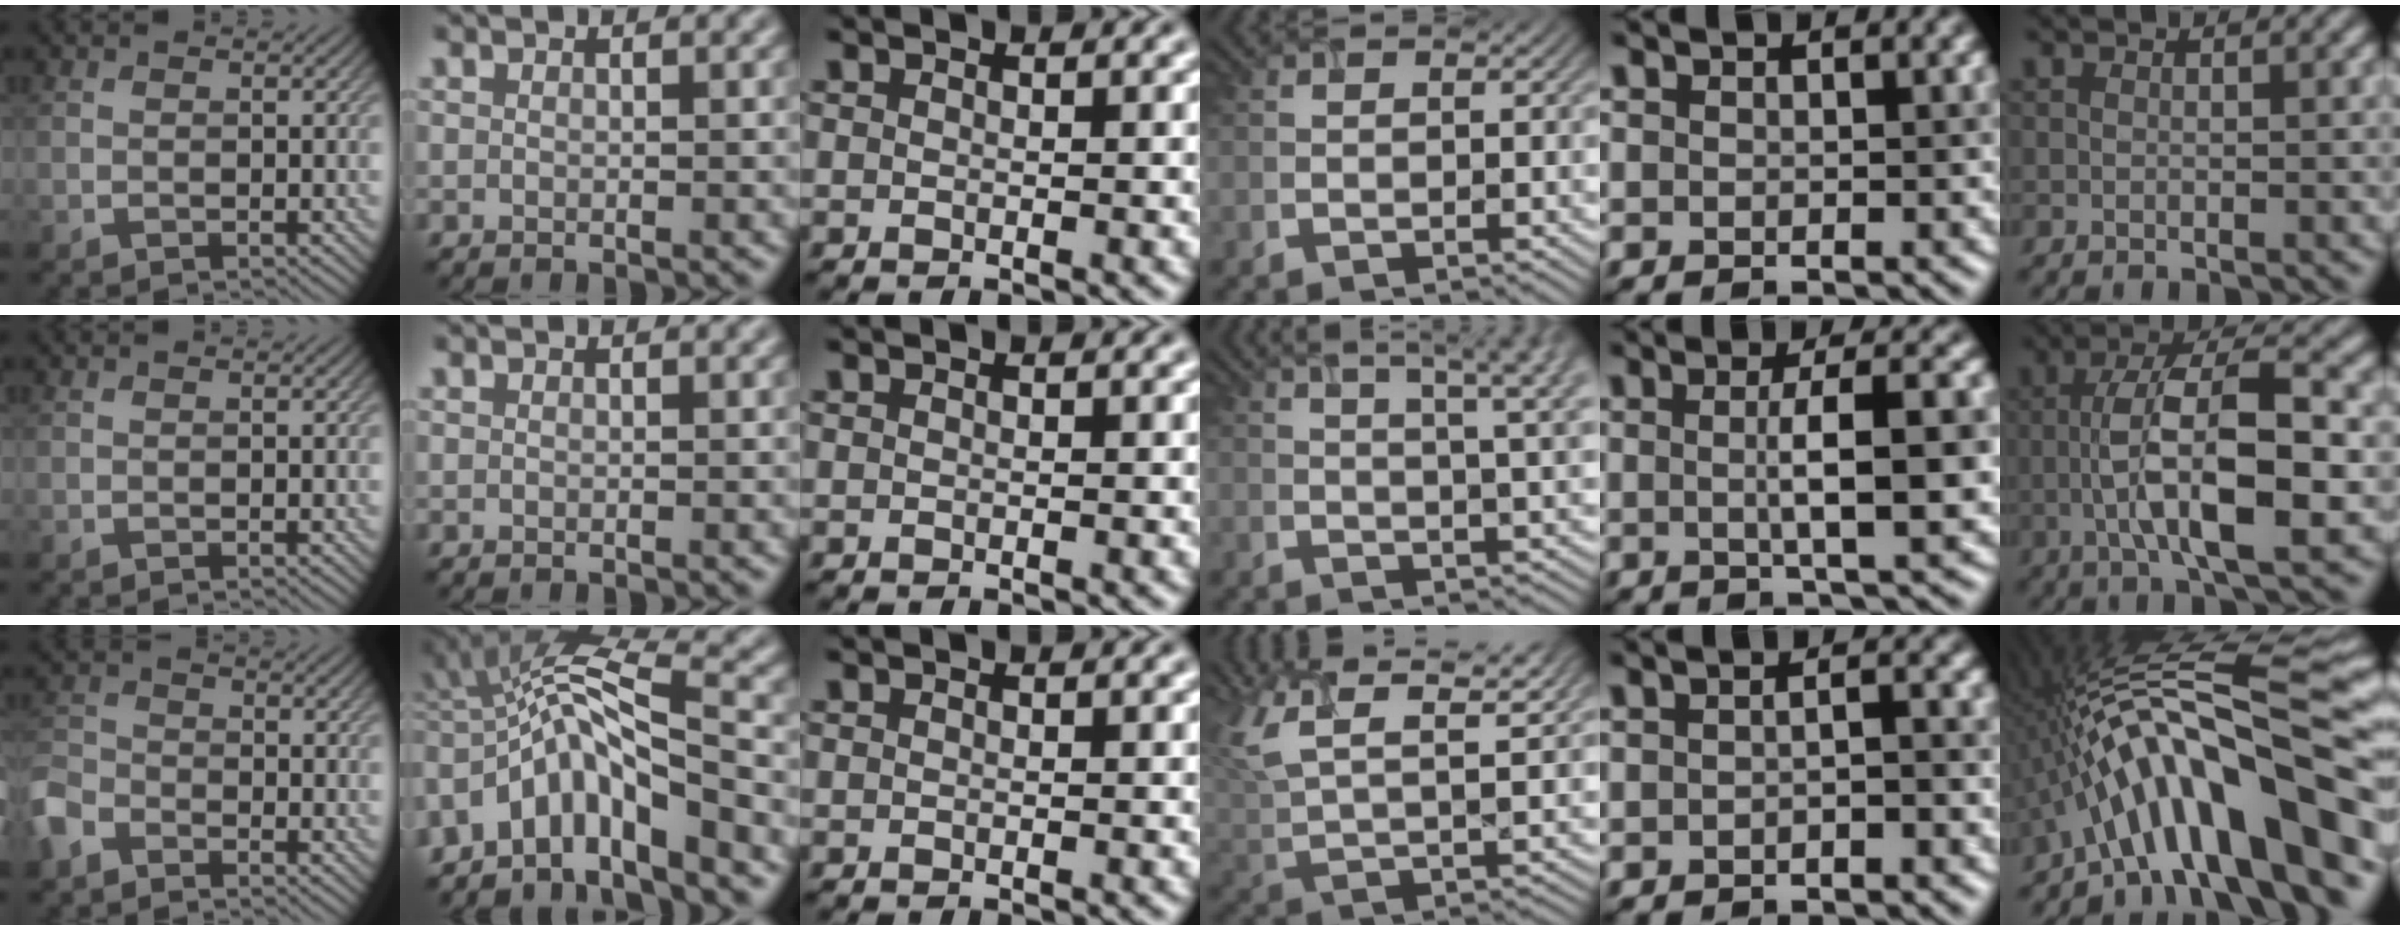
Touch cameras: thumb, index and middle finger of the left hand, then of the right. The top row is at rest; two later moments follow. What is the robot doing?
{"motion": "screw", "object": "timer"}